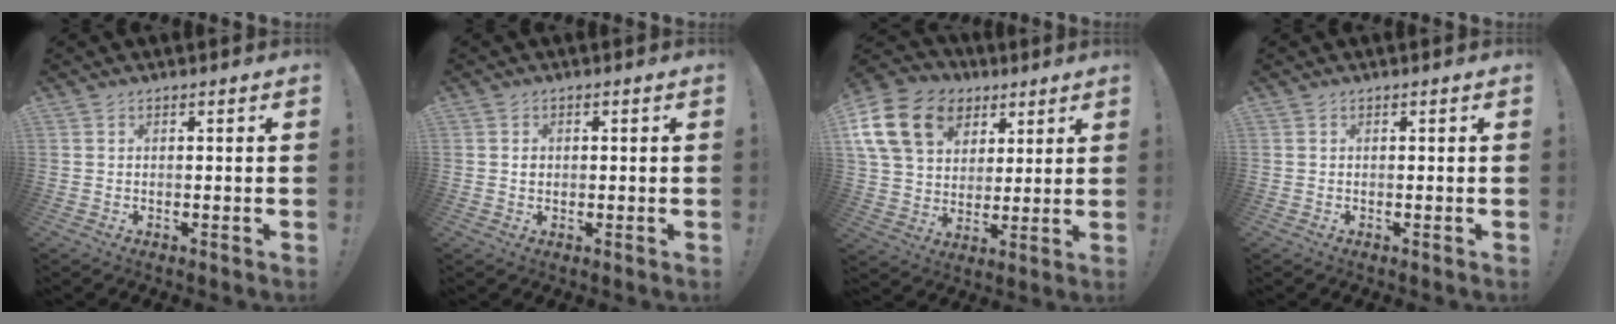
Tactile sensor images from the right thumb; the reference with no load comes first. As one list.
[{"total": 1.0, "force": [0.2, 1.0, 0.3], "torque": [0.004, -0.001, 0.001]}, {"total": 19.9, "force": [8.2, 14.7, 10.7], "torque": [-0.175, -0.030, 0.164]}, {"total": 0.0}]